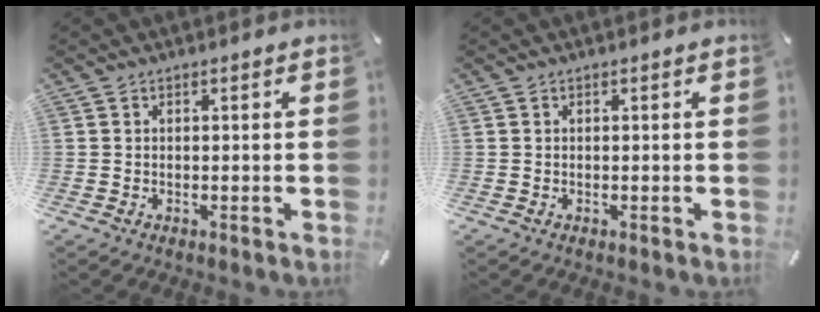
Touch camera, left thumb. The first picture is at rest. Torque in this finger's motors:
{"motor_torque": [-0.10, 0.15, -0.06, 0.07, 0.00]}